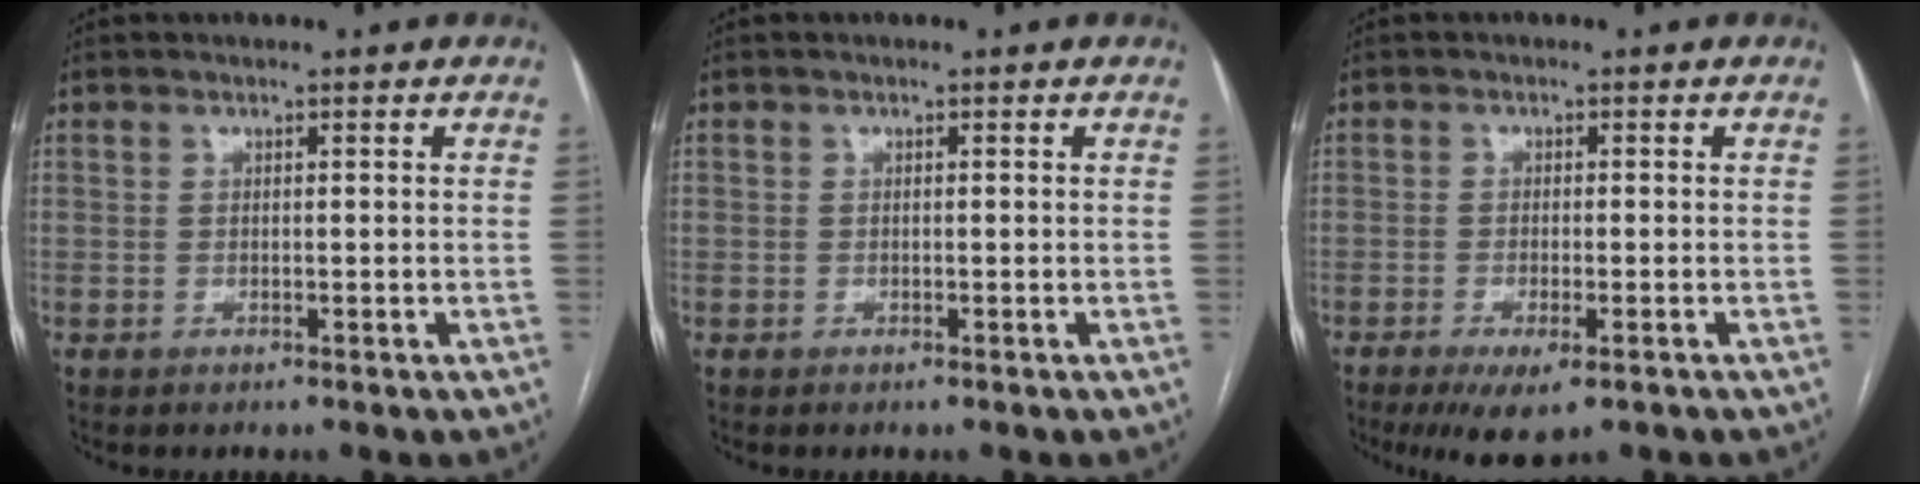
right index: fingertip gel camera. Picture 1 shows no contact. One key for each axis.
{"total": 0.5, "fx": -0.2, "fy": 0.5, "fz": 0.0, "tx": 0.002, "ty": 0.006, "tz": -0.006}
{"total": 6.0, "fx": -3.8, "fy": 1.5, "fz": 4.4, "tx": -0.070, "ty": -0.014, "tz": -0.057}